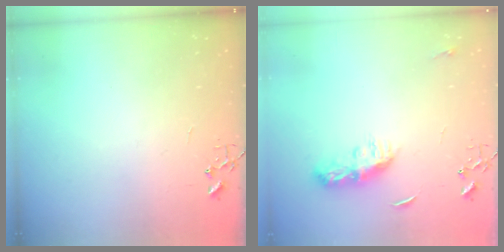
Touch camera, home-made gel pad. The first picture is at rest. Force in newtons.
{"total": 9.4, "press": 9.4, "slide": 0.3}